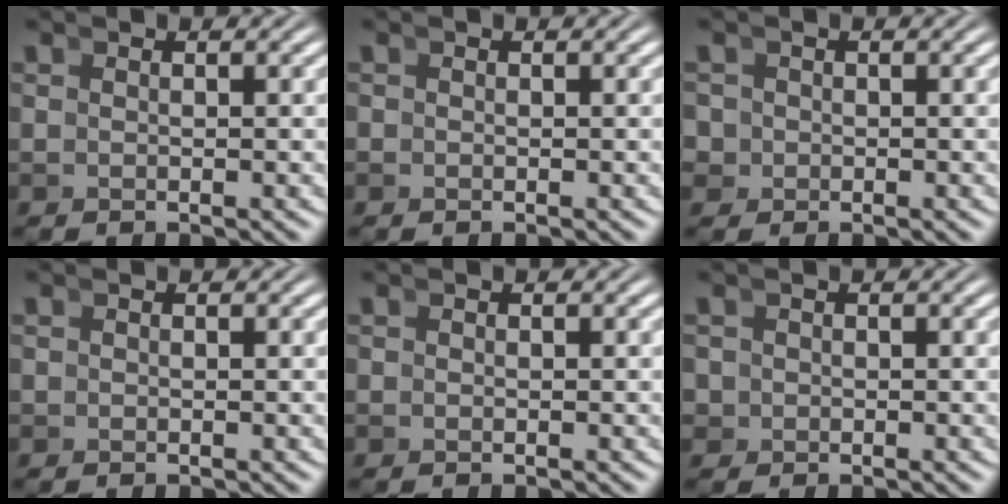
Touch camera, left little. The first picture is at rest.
{"total": 1.0, "force": [-0.2, 1.0, 0.1], "torque": [-0.004, -0.001, -0.007]}
{"total": 2.8, "force": [-0.7, 2.7, 0.6], "torque": [-0.020, -0.012, -0.012]}
{"total": 0.8, "force": [-0.1, 0.8, 0.0], "torque": [-0.001, -0.003, -0.003]}
{"total": 0.7, "force": [-0.1, 0.6, 0.1], "torque": [-0.002, 0.000, -0.004]}
{"total": 2.3, "force": [-0.5, 2.2, 0.4], "torque": [-0.015, -0.012, -0.009]}